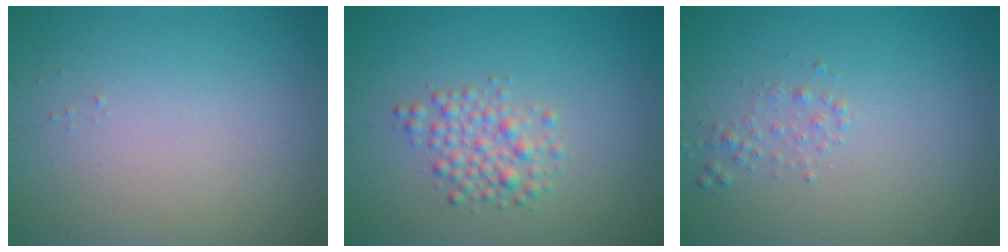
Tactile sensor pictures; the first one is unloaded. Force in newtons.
{"total": 2.6, "press": 2.6, "slide": 0.1}
{"total": 1.0, "press": 1.0, "slide": 0.0}